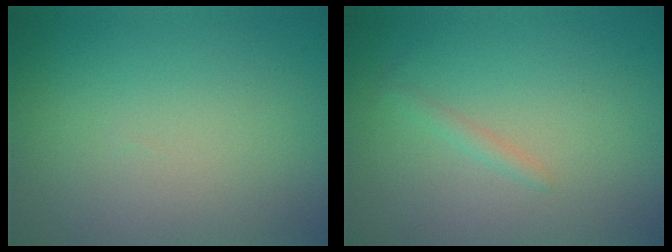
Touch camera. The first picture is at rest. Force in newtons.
{"total": 0.8, "press": 0.8, "slide": 0.1}